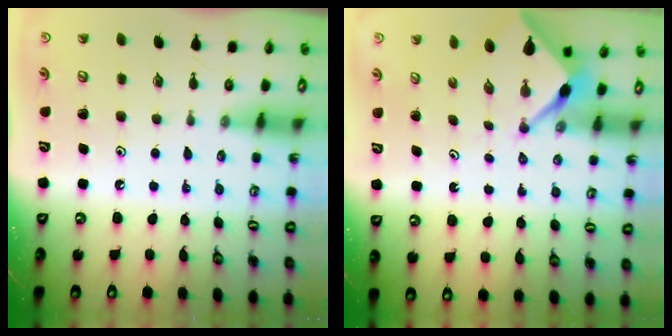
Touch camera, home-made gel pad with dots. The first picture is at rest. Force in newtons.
{"total": 2.3, "press": 2.3, "slide": 0.3}